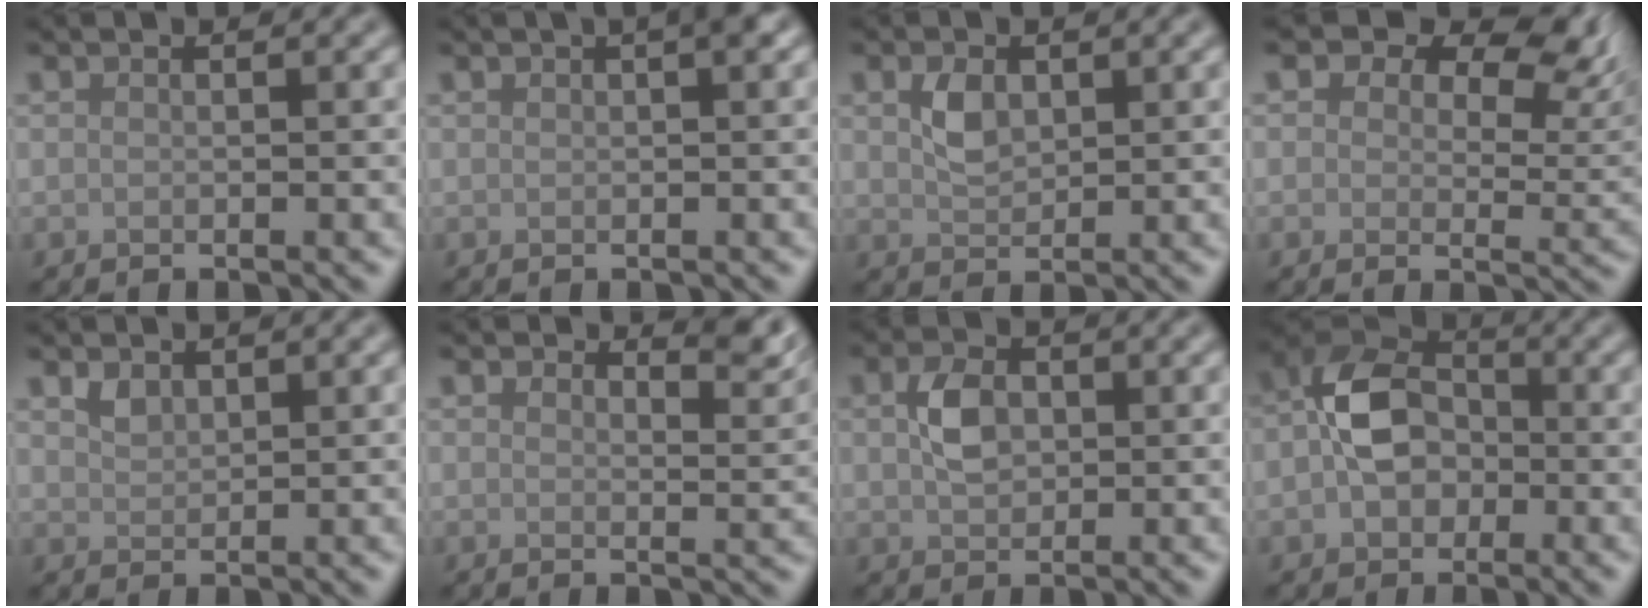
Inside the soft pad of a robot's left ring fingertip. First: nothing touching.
{"total": 1.3, "force": [0.6, 0.2, 1.1], "torque": [-0.012, 0.008, 0.008]}
{"total": 2.3, "force": [0.7, 1.5, 1.6], "torque": [-0.034, 0.000, 0.016]}
{"total": 9.1, "force": [5.9, 4.8, 5.1], "torque": [-0.071, -0.002, 0.085]}
{"total": 1.2, "force": [0.9, 0.7, 0.5], "torque": [-0.011, 0.000, 0.022]}
{"total": 2.8, "force": [2.3, 0.9, 1.3], "torque": [-0.016, -0.007, 0.029]}
{"total": 3.1, "force": [0.4, 2.2, 2.2], "torque": [-0.046, 0.005, 0.004]}
{"total": 5.9, "force": [-0.9, 4.3, 3.9], "torque": [-0.068, 0.012, -0.027]}